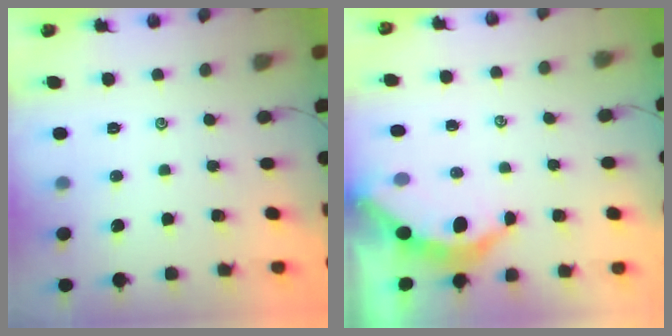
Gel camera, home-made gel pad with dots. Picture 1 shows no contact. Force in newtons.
{"total": 3.6, "press": 3.6, "slide": 0.4}